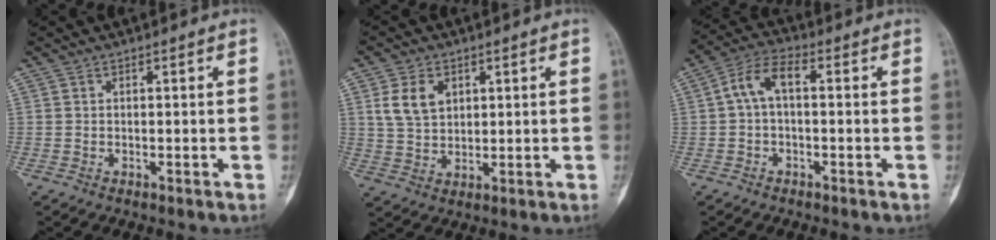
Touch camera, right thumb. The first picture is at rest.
{"total": 6.7, "force": [2.4, 4.7, 4.2], "torque": [-0.064, -0.009, 0.050]}
{"total": 6.2, "force": [0.2, 3.0, 5.5], "torque": [-0.108, 0.025, -0.009]}